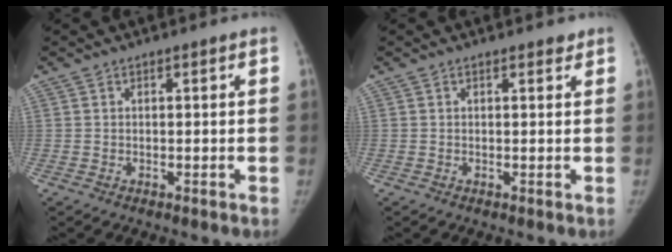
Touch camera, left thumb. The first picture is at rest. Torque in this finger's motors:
{"motor_torque": [0.16, 0.00, 0.36, -0.21, 0.04]}